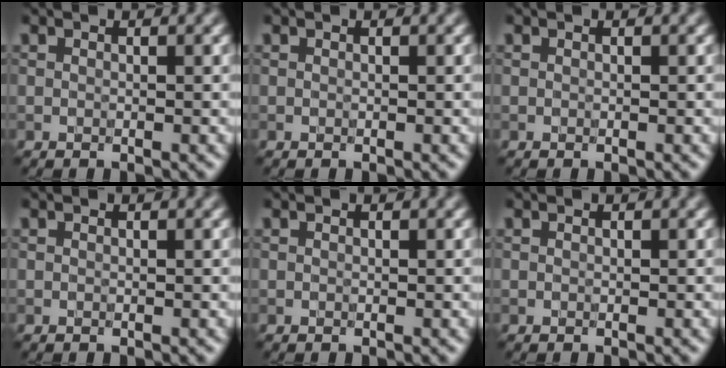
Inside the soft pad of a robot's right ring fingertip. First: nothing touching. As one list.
[{"total": 0.0}, {"total": 0.0}, {"total": 0.0}, {"total": 0.0}, {"total": 0.0}]